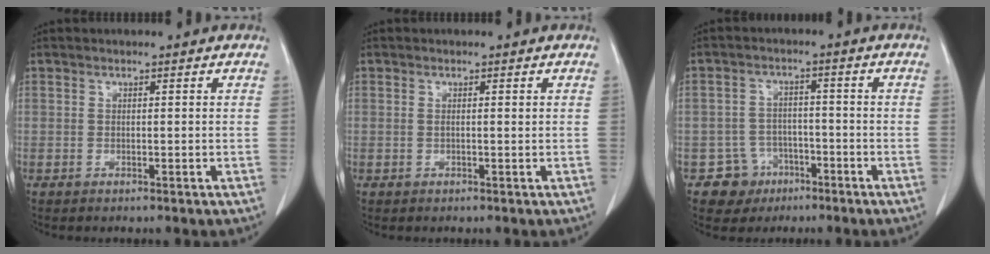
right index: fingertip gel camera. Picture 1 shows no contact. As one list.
[{"total": 0.8, "force": [0.3, 0.1, 0.7], "torque": [-0.014, 0.002, 0.008]}, {"total": 5.7, "force": [-2.9, 4.9, -0.3], "torque": [0.015, 0.015, -0.041]}]